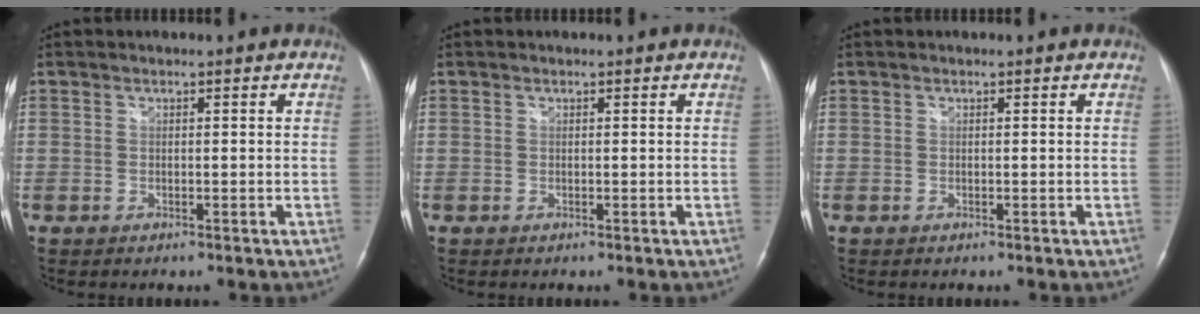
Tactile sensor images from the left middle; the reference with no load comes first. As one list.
[{"total": 0.0}, {"total": 0.0}]